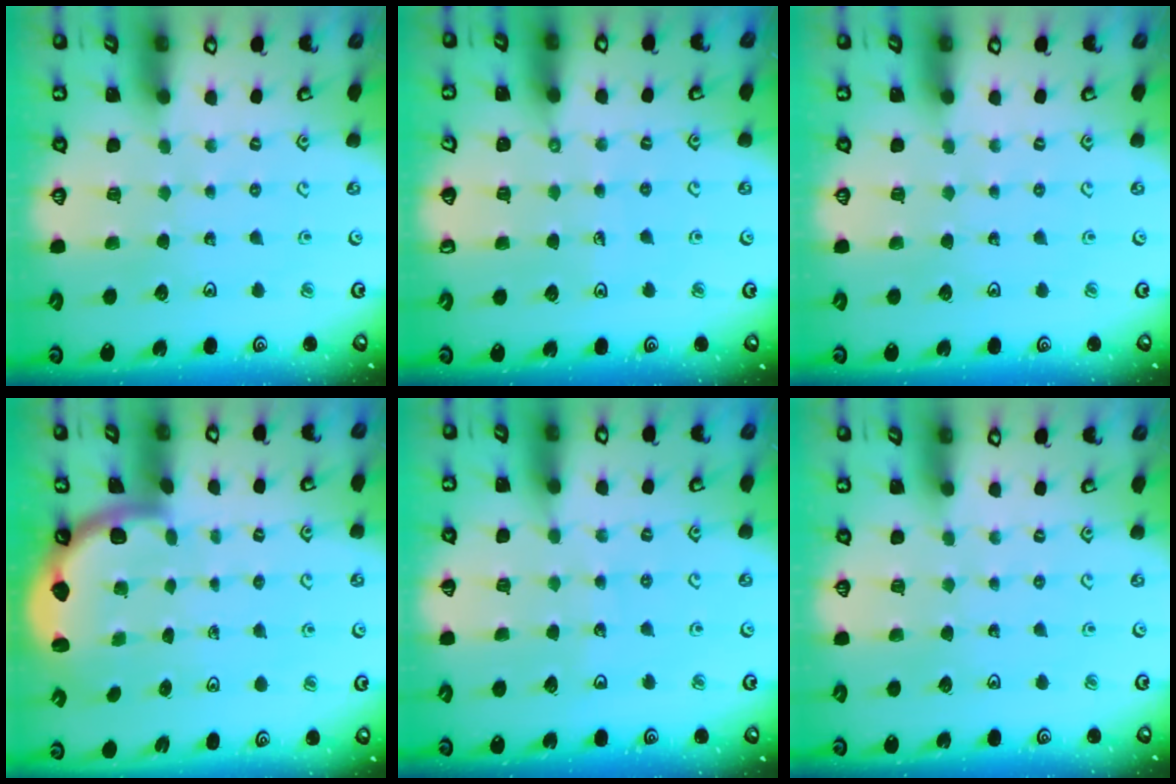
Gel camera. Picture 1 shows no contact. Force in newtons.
{"total": 5.2, "press": 5.1, "slide": 0.9}
{"total": 0.0}
{"total": 1.8, "press": 1.8, "slide": 0.1}
{"total": 4.9, "press": 4.9, "slide": 0.4}
{"total": 0.0}